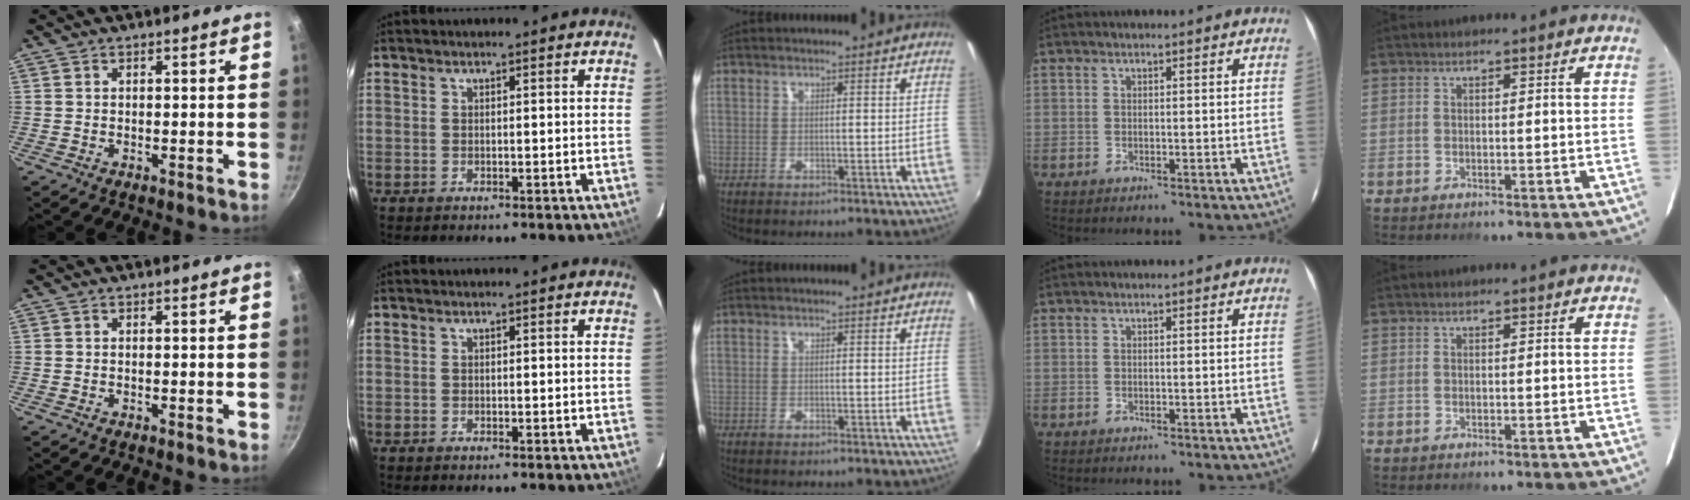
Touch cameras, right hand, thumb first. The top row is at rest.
{}